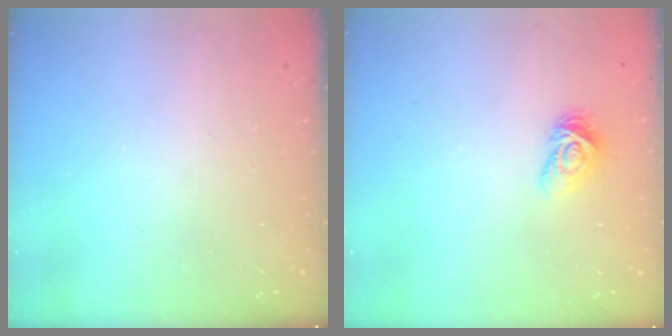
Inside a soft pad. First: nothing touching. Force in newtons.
{"total": 5.0, "press": 4.9, "slide": 0.7}